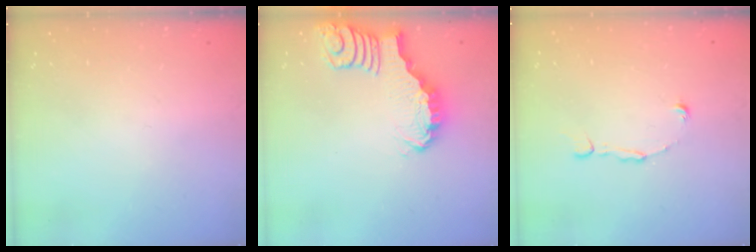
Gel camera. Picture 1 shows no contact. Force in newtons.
{"total": 2.7, "press": 2.7, "slide": 0.4}
{"total": 2.8, "press": 2.8, "slide": 0.1}